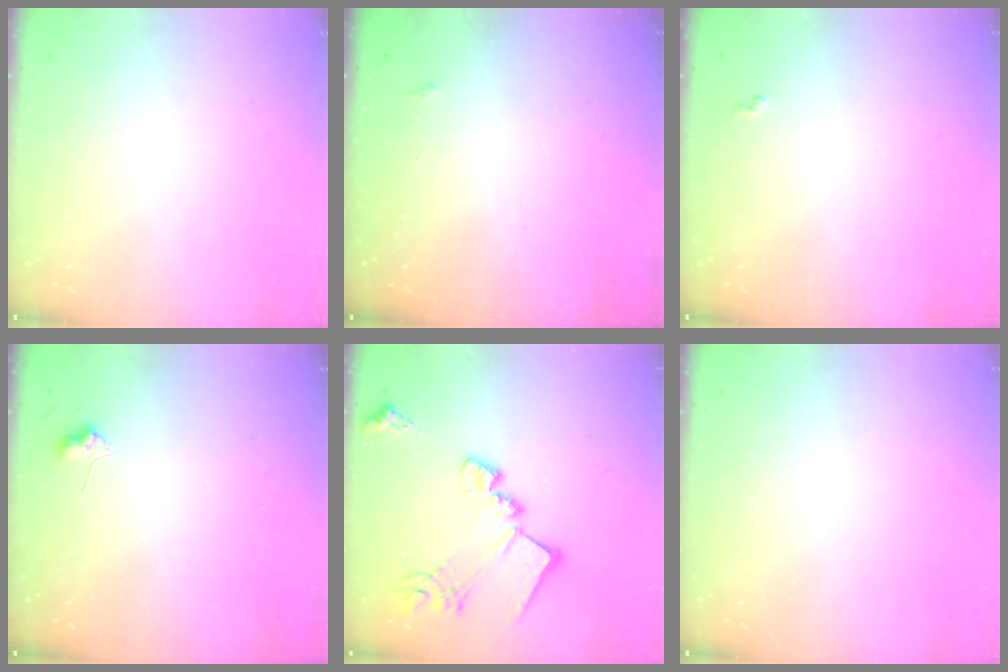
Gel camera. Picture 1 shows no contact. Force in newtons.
{"total": 2.1, "press": 2.1, "slide": 0.4}
{"total": 4.2, "press": 4.2, "slide": 0.5}
{"total": 6.5, "press": 6.4, "slide": 0.9}
{"total": 19.7, "press": 19.6, "slide": 1.4}
{"total": 0.0}